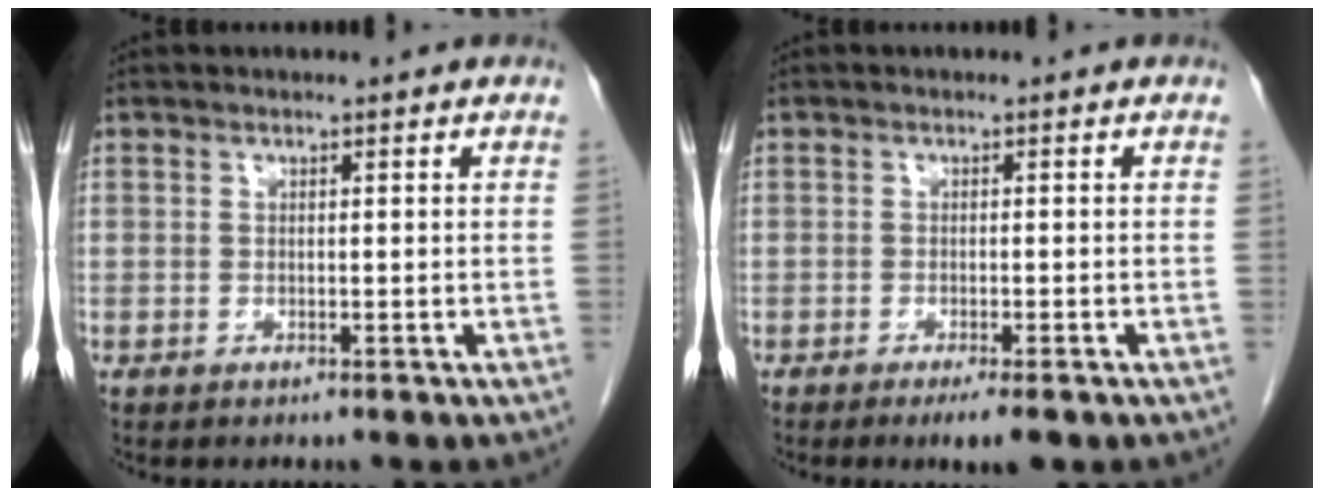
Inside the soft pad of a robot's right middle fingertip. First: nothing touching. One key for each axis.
{"total": 3.4, "fx": -2.3, "fy": 0.4, "fz": 2.5, "tx": -0.031, "ty": -0.008, "tz": -0.032}